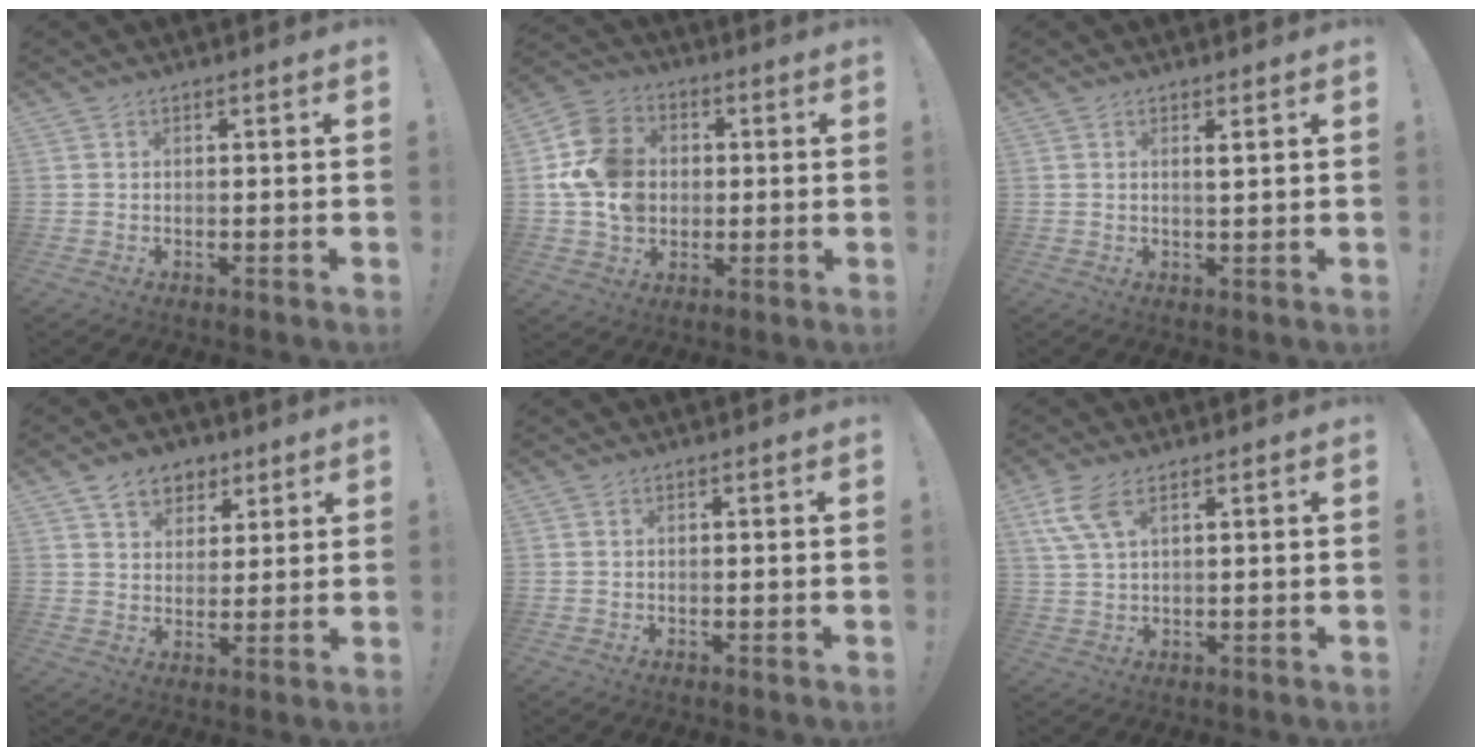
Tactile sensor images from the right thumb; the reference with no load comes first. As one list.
[{"total": 14.9, "force": [0.3, 12.8, 7.6], "torque": [-0.131, 0.014, 0.014]}, {"total": 1.5, "force": [0.8, 0.0, 1.3], "torque": [-0.012, -0.008, 0.011]}, {"total": 9.2, "force": [5.4, 6.7, 3.3], "torque": [-0.043, -0.029, 0.105]}, {"total": 0.0}, {"total": 7.5, "force": [4.1, 2.9, 5.6], "torque": [-0.121, -0.006, 0.078]}]